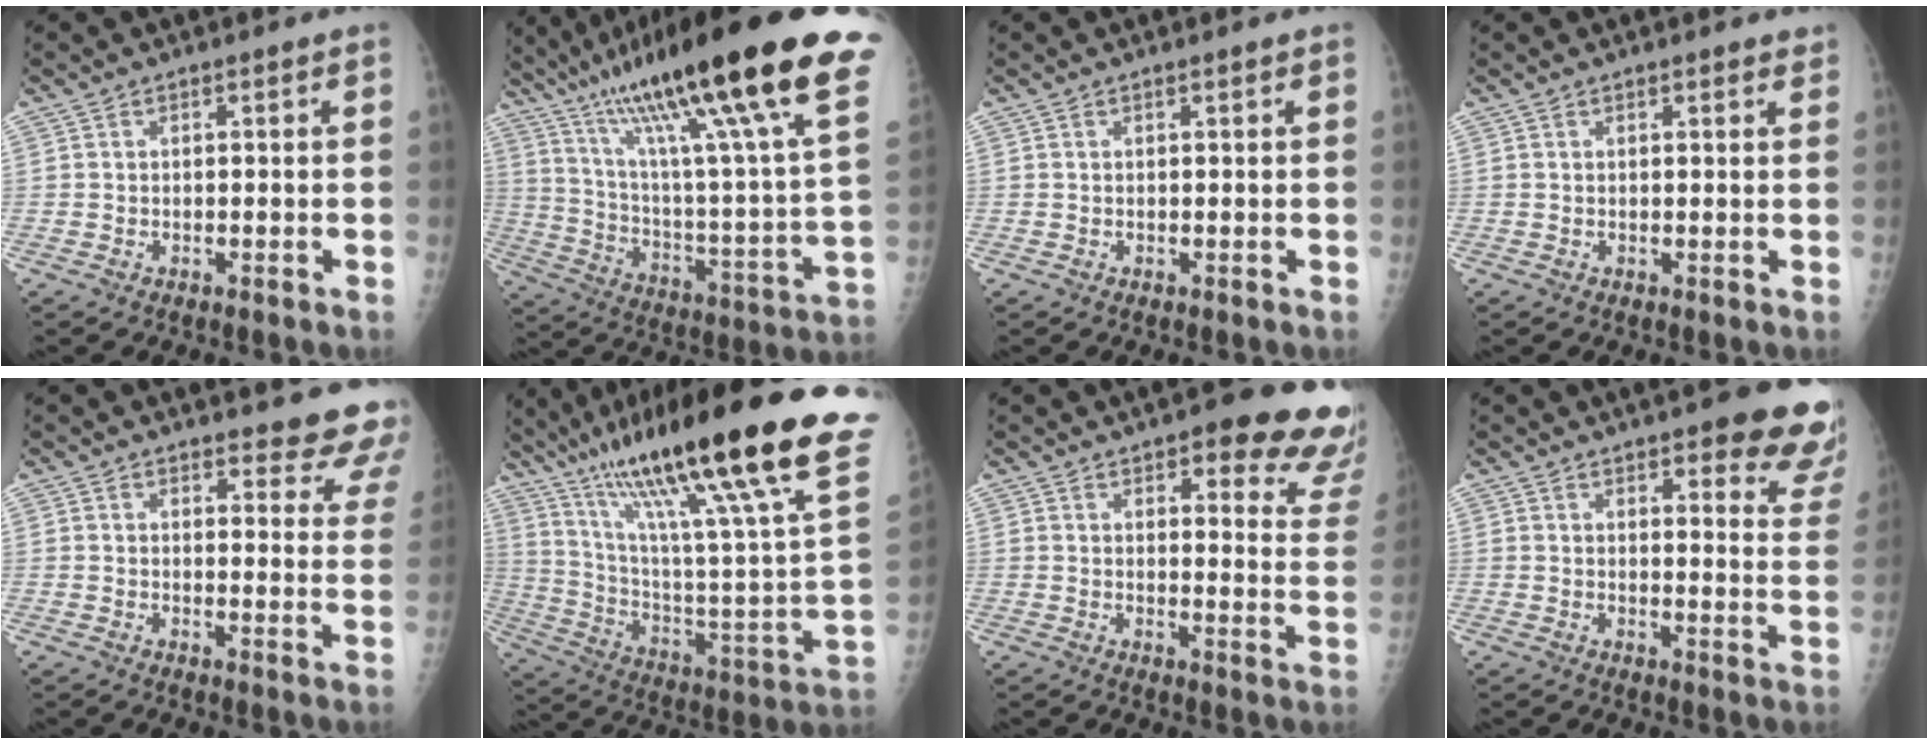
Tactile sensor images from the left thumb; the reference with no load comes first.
{"total": 36.9, "force": [22.8, 4.1, 28.7], "torque": [-0.404, -0.045, 0.369]}
{"total": 0.6, "force": [0.4, -0.1, 0.3], "torque": [-0.010, -0.001, 0.010]}
{"total": 2.7, "force": [2.2, 0.7, 1.3], "torque": [-0.003, -0.001, 0.024]}
{"total": 13.6, "force": [12.8, 3.3, 3.2], "torque": [0.016, -0.099, 0.122]}
{"total": 39.5, "force": [24.5, 5.0, 30.6], "torque": [-0.393, -0.056, 0.392]}
{"total": 18.3, "force": [12.9, 5.5, 11.8], "torque": [-0.099, -0.062, 0.137]}
{"total": 16.7, "force": [12.6, 4.3, 10.1], "torque": [-0.089, -0.066, 0.135]}